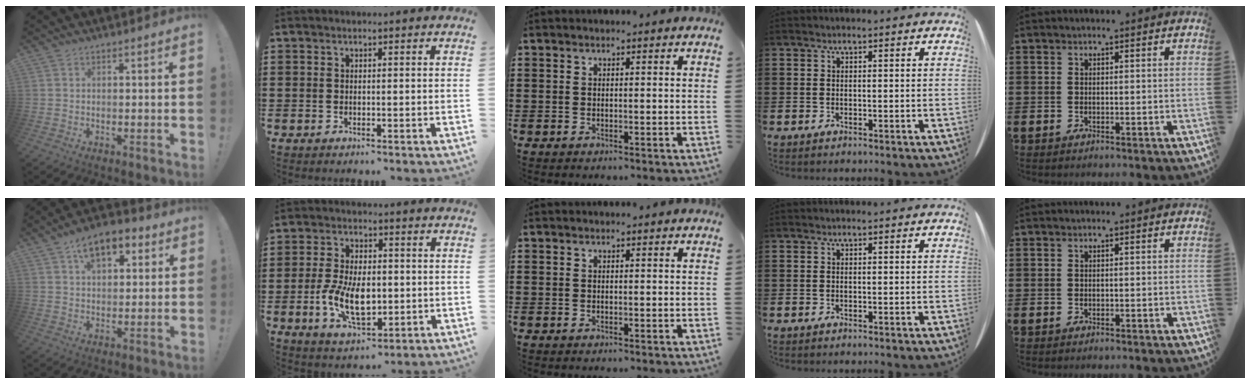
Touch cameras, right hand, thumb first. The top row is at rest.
{"thumb": {"total": 10.5, "force": [5.2, 6.1, 6.8], "torque": [-0.100, -0.008, 0.094]}, "index": {"total": 9.3, "force": [-1.4, 5.3, 7.5], "torque": [-0.157, 0.001, -0.031]}}